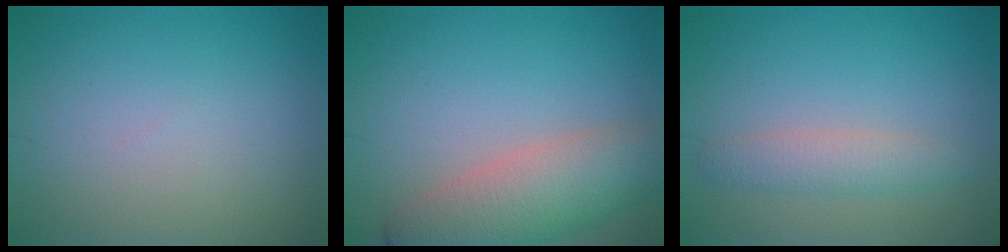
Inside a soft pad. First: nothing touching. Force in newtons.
{"total": 6.7, "press": 6.7, "slide": 0.6}
{"total": 2.4, "press": 2.4, "slide": 0.0}